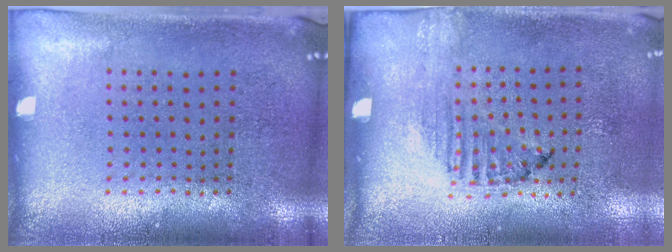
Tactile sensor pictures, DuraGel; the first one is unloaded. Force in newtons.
{"total": 1.3, "press": 1.1, "slide": 0.7}